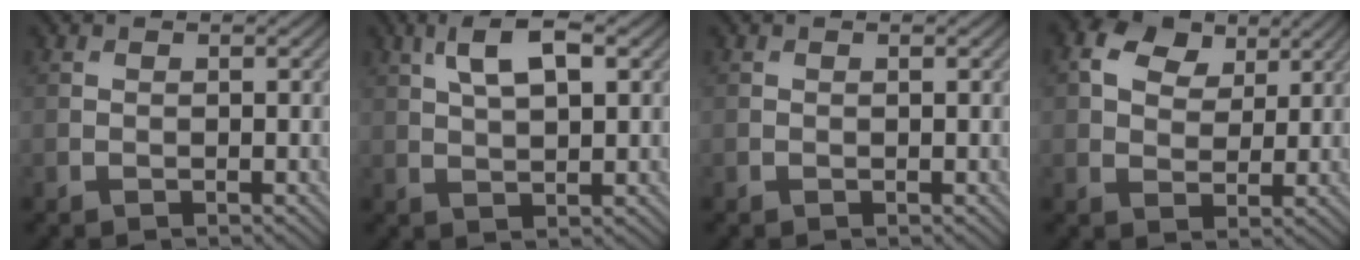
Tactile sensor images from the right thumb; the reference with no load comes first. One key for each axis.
{"total": 6.6, "fx": 2.8, "fy": 2.6, "fz": 5.4, "tx": -0.110, "ty": 0.006, "tz": 0.050}
{"total": 0.0}
{"total": 6.3, "fx": 2.9, "fy": 4.4, "fz": 3.5, "tx": -0.069, "ty": 0.006, "tz": 0.047}